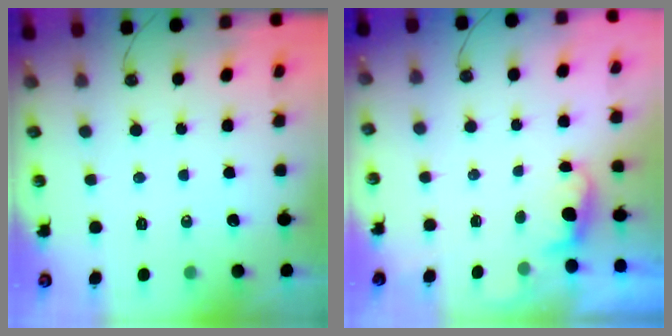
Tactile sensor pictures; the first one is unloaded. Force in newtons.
{"total": 0.8, "press": 0.4, "slide": 0.7}